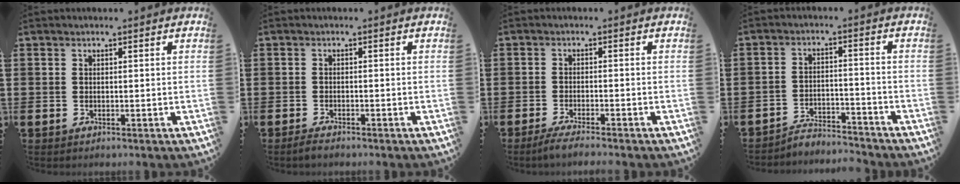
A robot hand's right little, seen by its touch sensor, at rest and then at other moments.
{"total": 1.1, "force": [-0.8, 0.3, 0.6], "torque": [-0.013, -0.002, -0.017]}
{"total": 2.1, "force": [-1.7, 0.0, 1.2], "torque": [-0.018, 0.001, -0.032]}
{"total": 3.7, "force": [-3.7, 0.3, 0.1], "torque": [-0.007, 0.005, -0.080]}